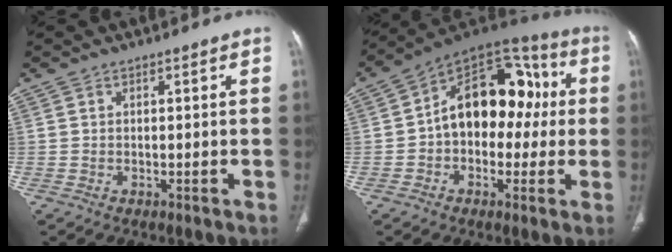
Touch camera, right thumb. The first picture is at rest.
{"total": 18.8, "force": [0.8, 12.6, 14.0], "torque": [-0.157, 0.053, 0.001]}